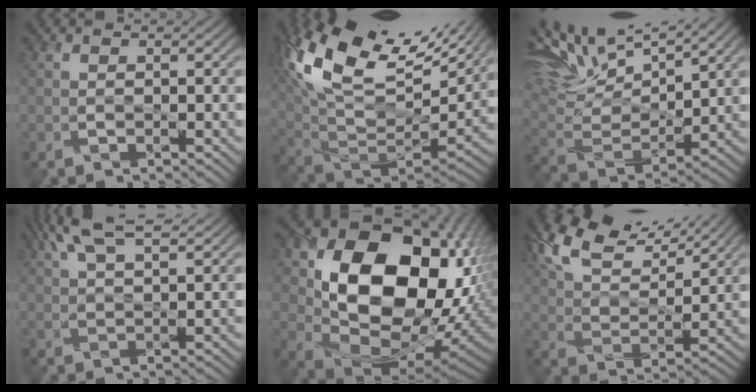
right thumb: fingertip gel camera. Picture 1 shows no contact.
{"total": 20.0, "force": [11.0, 9.3, 13.8], "torque": [-0.285, 0.033, 0.189]}
{"total": 16.4, "force": [11.8, 4.8, 10.3], "torque": [-0.235, 0.022, 0.192]}
{"total": 7.4, "force": [5.0, 1.9, 5.2], "torque": [-0.110, 0.015, 0.091]}
{"total": 20.9, "force": [3.8, 14.9, 14.1], "torque": [-0.249, -0.030, 0.095]}
{"total": 12.9, "force": [9.4, 4.5, 7.5], "torque": [-0.179, 0.018, 0.178]}